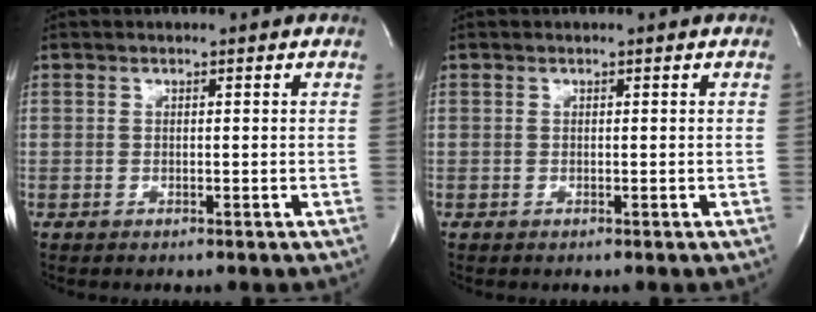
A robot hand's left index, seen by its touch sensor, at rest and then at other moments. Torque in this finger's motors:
{"motor_torque": [-0.02, 0.02, 0.00, 0.00]}